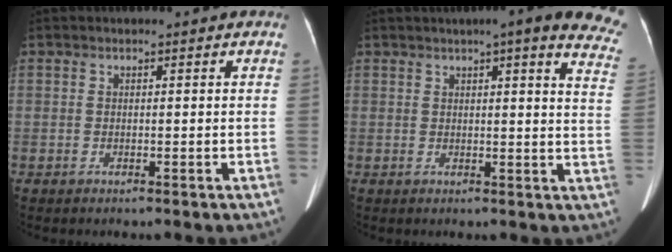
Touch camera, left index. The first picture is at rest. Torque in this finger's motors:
{"motor_torque": [0.87, -1.02, 0.28, 0.05]}